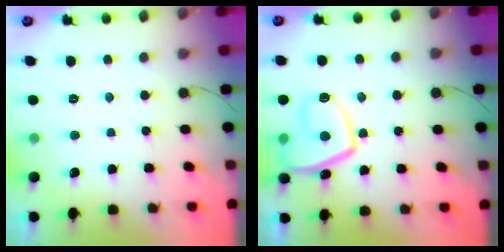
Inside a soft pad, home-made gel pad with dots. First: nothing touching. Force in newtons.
{"total": 12.1, "press": 12.0, "slide": 1.1}